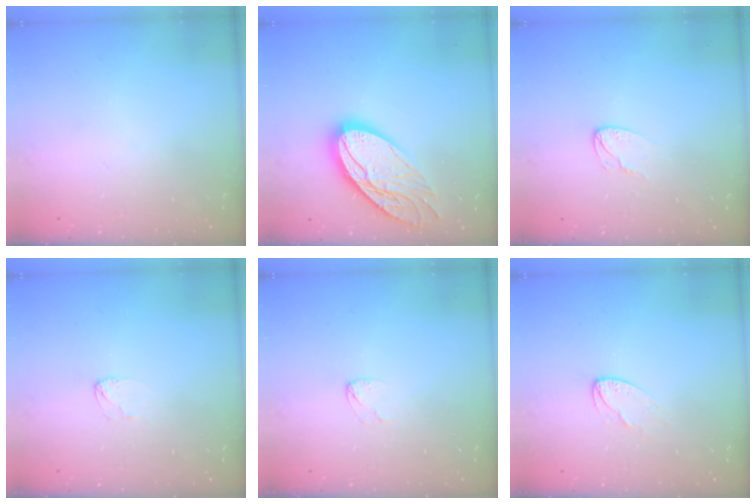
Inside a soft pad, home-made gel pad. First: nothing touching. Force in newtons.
{"total": 17.9, "press": 17.8, "slide": 1.9}
{"total": 5.8, "press": 5.8, "slide": 0.5}
{"total": 2.6, "press": 2.6, "slide": 0.2}
{"total": 2.5, "press": 2.5, "slide": 0.2}
{"total": 4.8, "press": 4.8, "slide": 0.4}